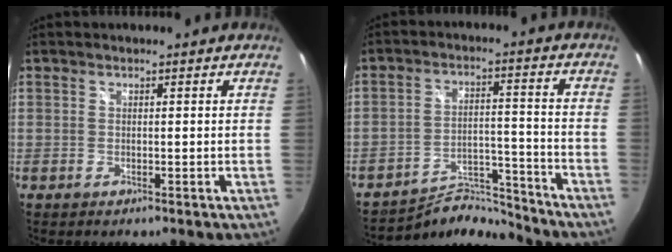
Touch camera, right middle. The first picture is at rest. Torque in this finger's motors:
{"motor_torque": [-0.54, -0.52, -0.10, -0.04]}